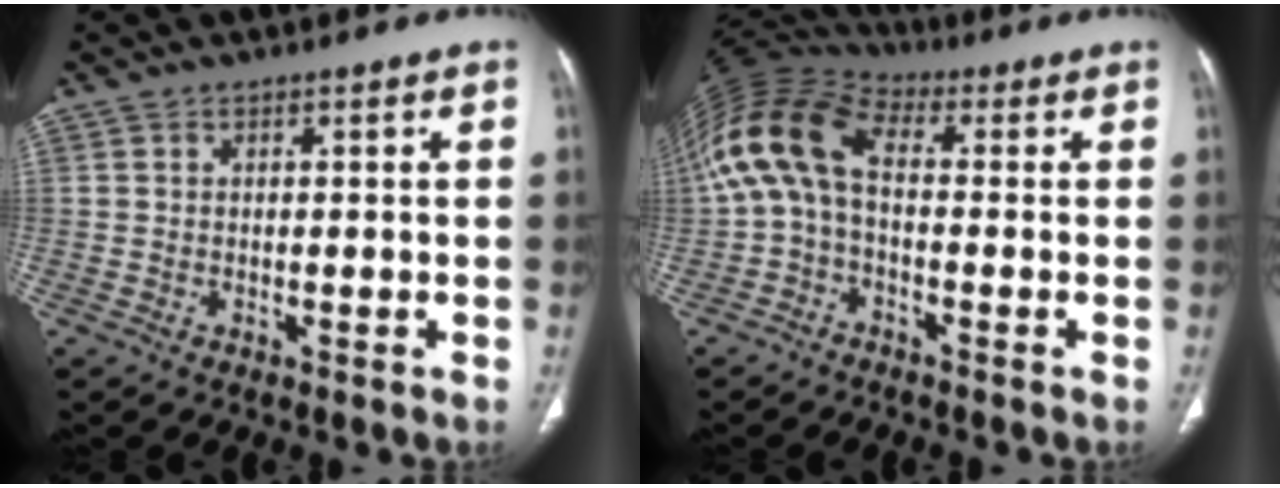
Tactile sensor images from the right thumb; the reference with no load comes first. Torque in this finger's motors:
{"motor_torque": [0.85, 1.00, 1.46, -0.54, 0.52]}